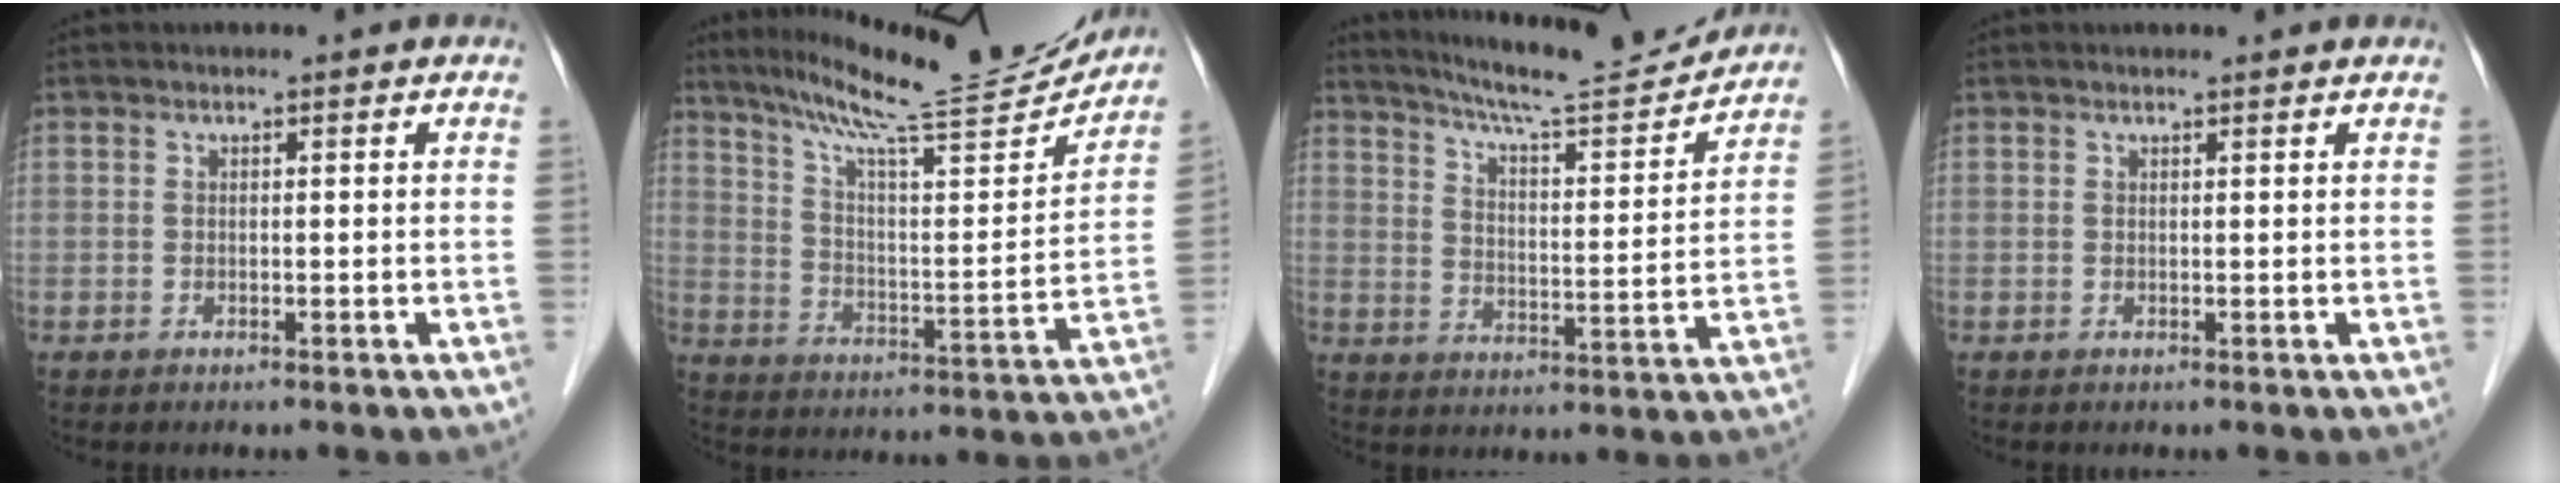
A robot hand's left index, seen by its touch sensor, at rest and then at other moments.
{"total": 20.7, "force": [18.7, 0.9, 8.7], "torque": [-0.147, -0.032, 0.278]}
{"total": 15.6, "force": [14.8, 0.4, 5.0], "torque": [-0.089, -0.015, 0.218]}
{"total": 2.3, "force": [2.3, 0.2, 0.5], "torque": [-0.010, 0.013, 0.026]}